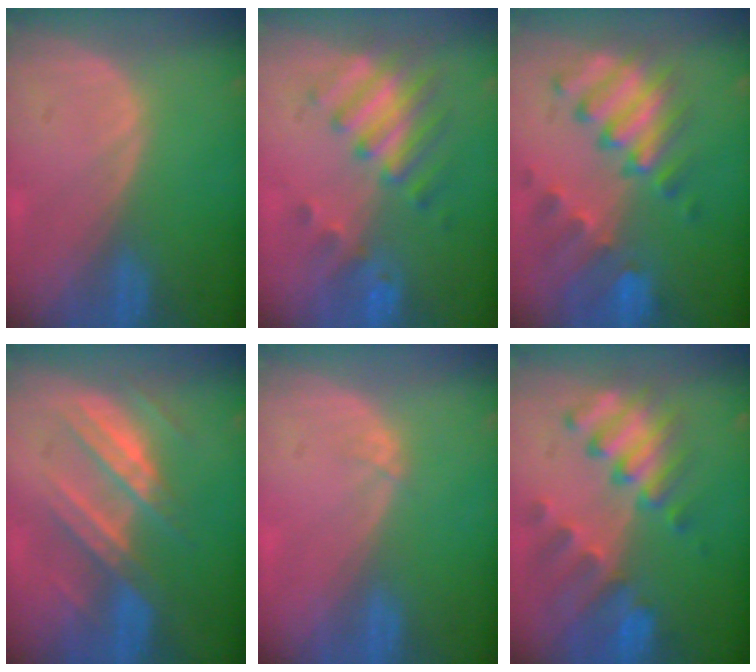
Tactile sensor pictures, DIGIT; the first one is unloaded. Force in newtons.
{"total": 8.3, "press": 7.2, "slide": 4.0}
{"total": 10.0, "press": 8.8, "slide": 4.7}
{"total": 7.2, "press": 7.2, "slide": 0.8}
{"total": 0.7, "press": 0.6, "slide": 0.3}
{"total": 9.8, "press": 8.7, "slide": 4.7}